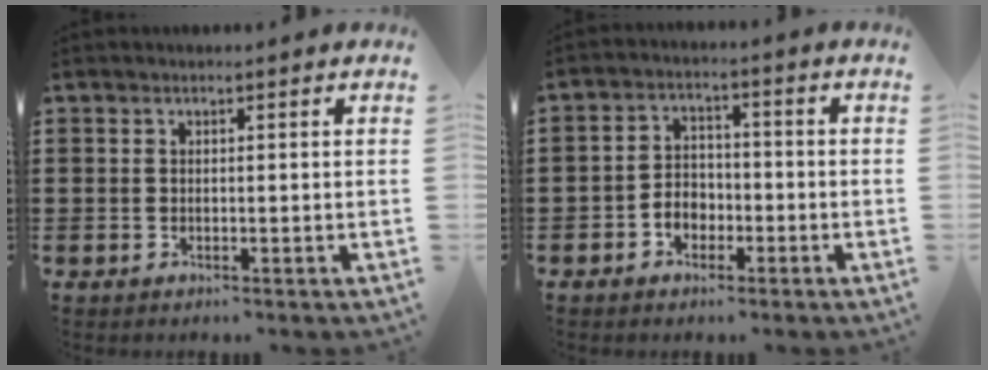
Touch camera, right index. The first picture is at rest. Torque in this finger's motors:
{"motor_torque": [1.08, 1.06, 0.11, 0.04]}